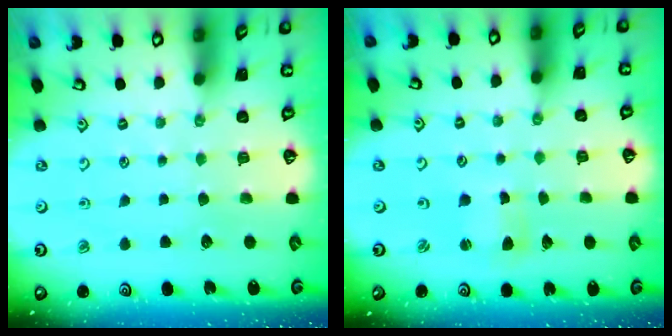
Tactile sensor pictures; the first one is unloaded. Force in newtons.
{"total": 3.0, "press": 2.9, "slide": 0.4}